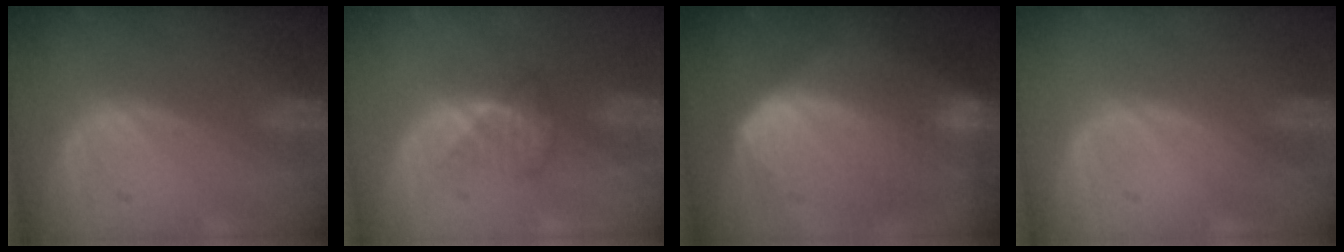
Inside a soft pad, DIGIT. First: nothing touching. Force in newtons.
{"total": 2.6, "press": 2.6, "slide": 0.4}
{"total": 10.3, "press": 8.9, "slide": 5.2}
{"total": 0.0}